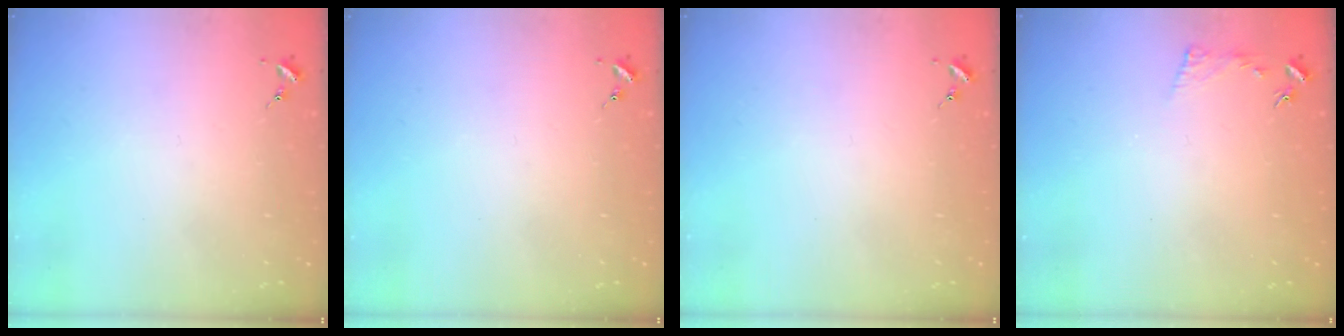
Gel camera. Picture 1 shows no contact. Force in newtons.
{"total": 0.0}
{"total": 0.0}
{"total": 3.8, "press": 3.7, "slide": 0.8}